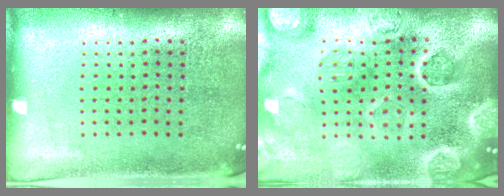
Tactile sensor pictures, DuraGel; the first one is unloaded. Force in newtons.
{"total": 5.1, "press": 4.4, "slide": 2.5}